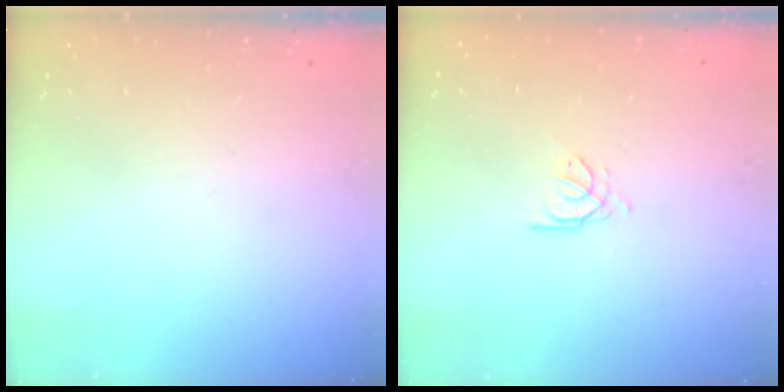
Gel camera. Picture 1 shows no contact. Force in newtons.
{"total": 0.7, "press": 0.6, "slide": 0.3}